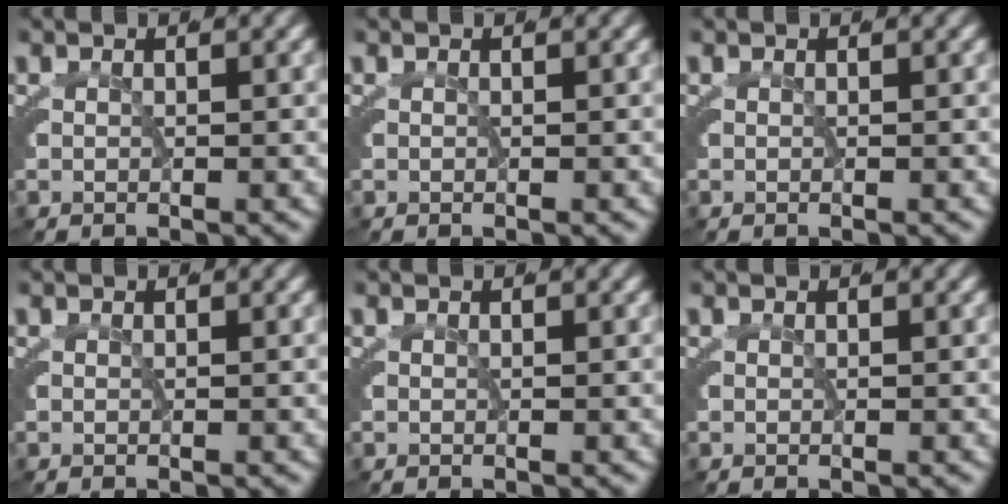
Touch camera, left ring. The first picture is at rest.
{"total": 0.0}
{"total": 0.0}
{"total": 0.0}
{"total": 0.0}
{"total": 0.0}